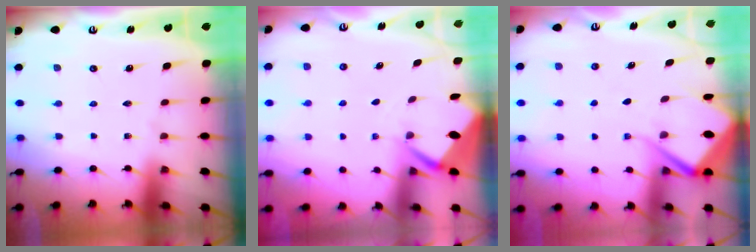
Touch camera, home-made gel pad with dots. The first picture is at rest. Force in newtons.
{"total": 2.7, "press": 2.7, "slide": 0.3}
{"total": 6.5, "press": 6.4, "slide": 0.7}